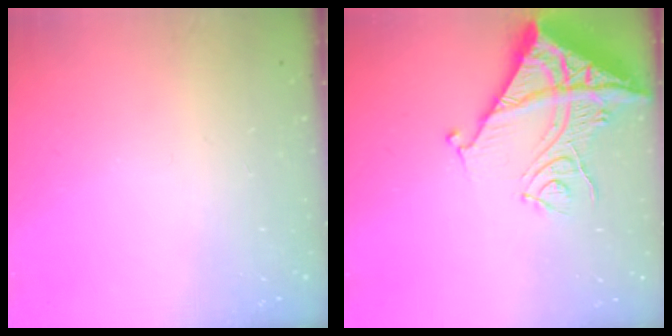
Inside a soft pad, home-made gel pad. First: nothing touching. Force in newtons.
{"total": 16.7, "press": 16.6, "slide": 1.8}